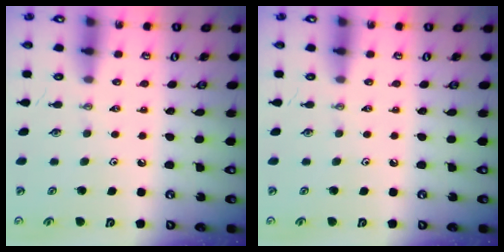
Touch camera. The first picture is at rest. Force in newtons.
{"total": 0.0}